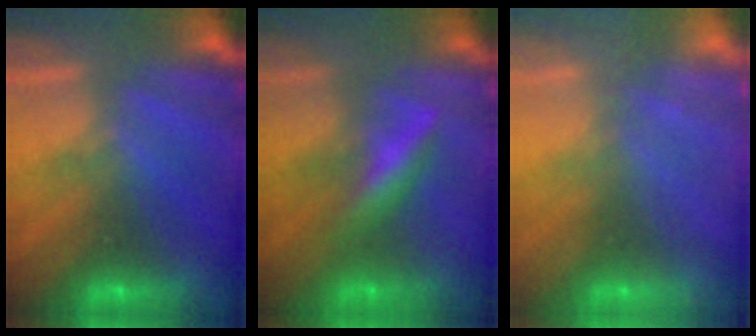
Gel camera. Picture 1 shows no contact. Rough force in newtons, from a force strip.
{"total": 2.5}
{"total": 2.3}